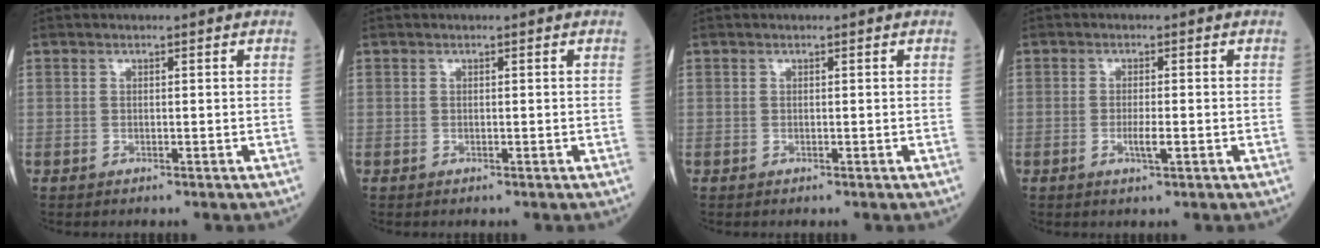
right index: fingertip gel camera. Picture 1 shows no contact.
{"total": 0.0}
{"total": 0.0}
{"total": 2.4, "force": [-0.7, 0.2, 2.3], "torque": [-0.044, -0.003, -0.012]}